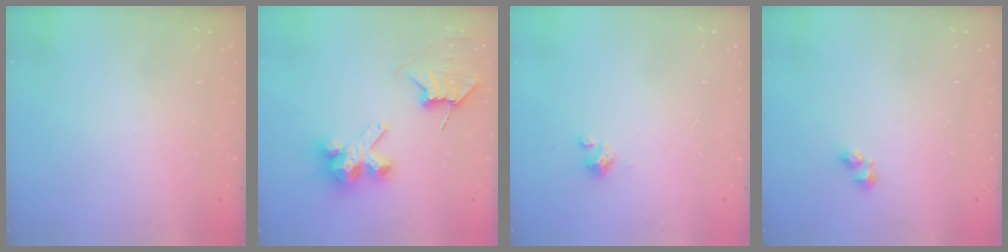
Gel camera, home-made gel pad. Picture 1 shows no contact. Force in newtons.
{"total": 7.8, "press": 7.7, "slide": 1.0}
{"total": 2.0, "press": 2.0, "slide": 0.2}
{"total": 2.5, "press": 2.5, "slide": 0.2}